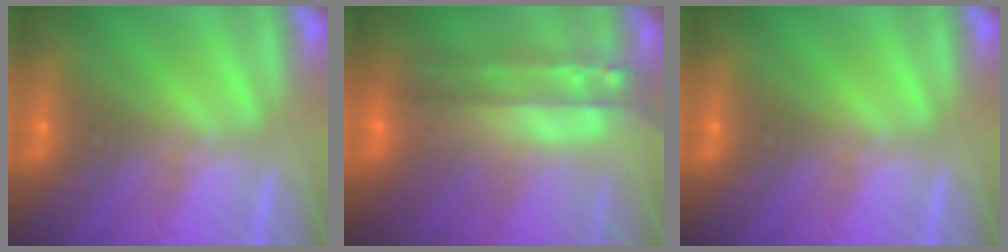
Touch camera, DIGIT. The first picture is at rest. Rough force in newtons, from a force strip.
{"total": 8.4}
{"total": 0.0}